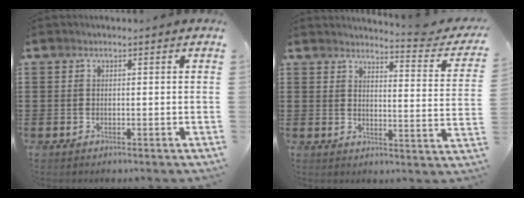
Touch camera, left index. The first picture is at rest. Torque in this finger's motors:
{"motor_torque": [-0.68, -1.46, 0.19, 0.03]}